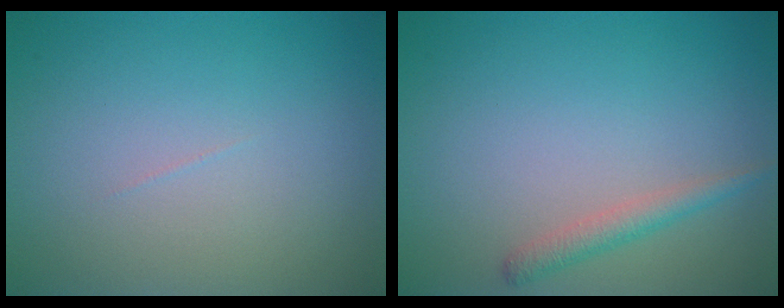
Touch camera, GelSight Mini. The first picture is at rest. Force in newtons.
{"total": 1.7, "press": 1.7, "slide": 0.1}